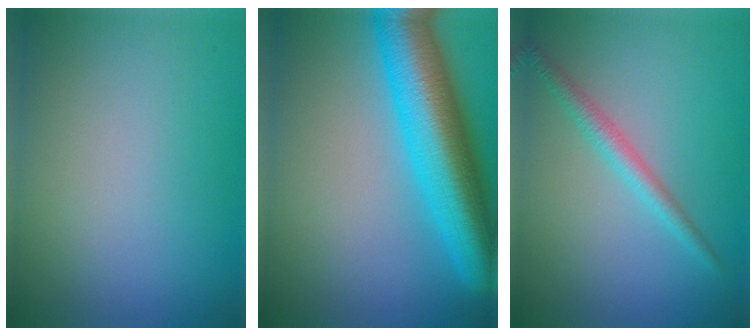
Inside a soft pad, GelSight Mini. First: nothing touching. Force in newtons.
{"total": 9.9, "press": 9.9, "slide": 0.4}
{"total": 2.2, "press": 2.2, "slide": 0.0}